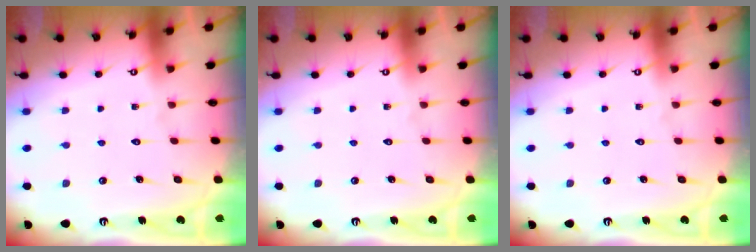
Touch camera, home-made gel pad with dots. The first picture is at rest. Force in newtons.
{"total": 0.0}
{"total": 0.0}